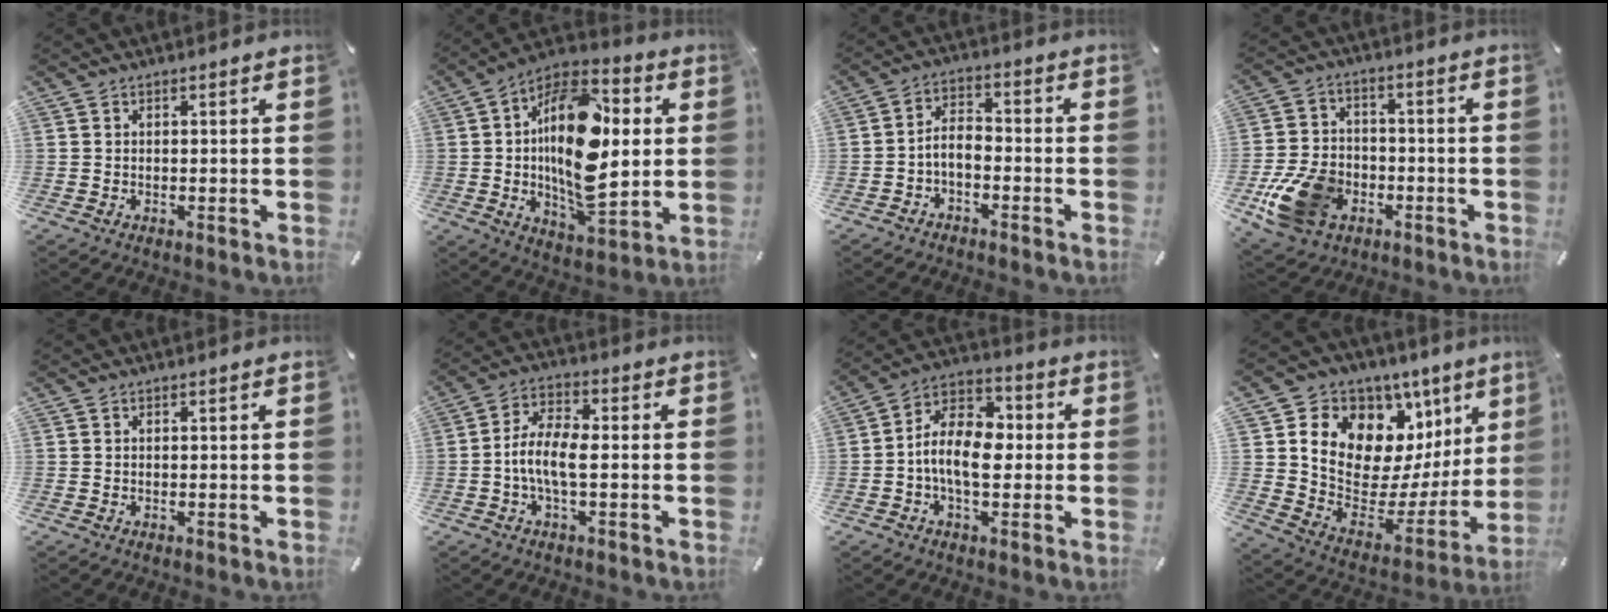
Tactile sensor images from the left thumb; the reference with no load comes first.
{"total": 22.0, "force": [1.8, 12.0, 18.3], "torque": [-0.334, -0.008, 0.029]}
{"total": 4.4, "force": [-2.6, 2.4, 2.5], "torque": [-0.056, 0.008, -0.054]}
{"total": 13.9, "force": [-5.2, 10.1, 7.9], "torque": [-0.166, 0.026, -0.091]}
{"total": 0.0}
{"total": 7.9, "force": [-1.6, 3.3, 7.0], "torque": [-0.146, 0.001, -0.030]}
{"total": 11.6, "force": [-1.9, 7.3, 8.8], "torque": [-0.178, 0.006, -0.035]}
{"total": 13.0, "force": [6.6, 9.7, 5.7], "torque": [-0.086, -0.080, 0.121]}